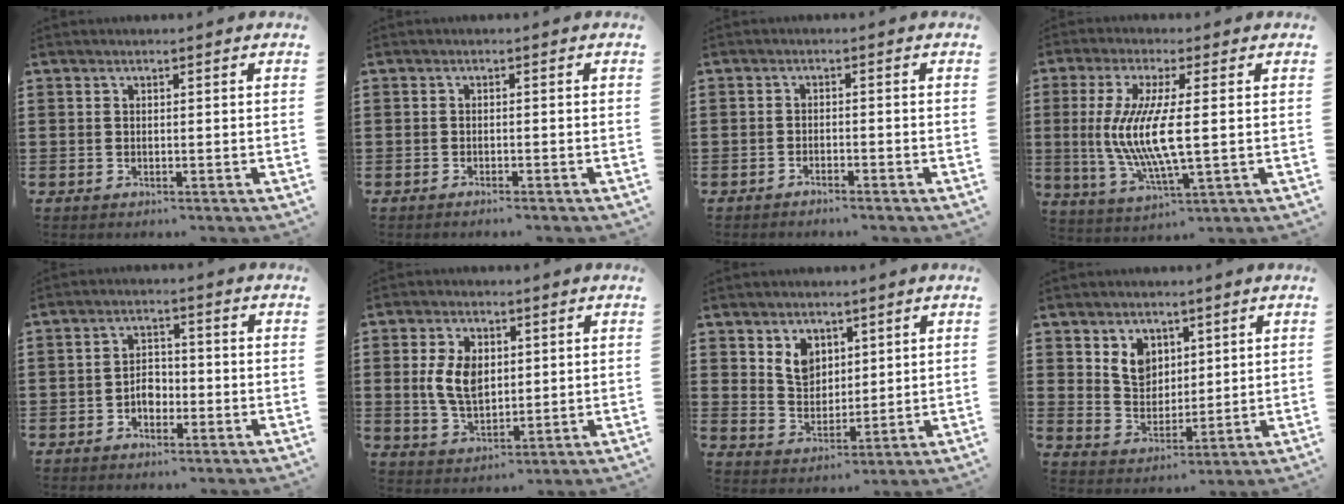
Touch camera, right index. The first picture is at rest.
{"total": 0.9, "force": [-0.9, -0.1, 0.2], "torque": [-0.006, -0.002, -0.017]}
{"total": 1.3, "force": [-1.3, -0.1, 0.2], "torque": [-0.006, 0.000, -0.026]}
{"total": 9.1, "force": [0.4, 2.7, 8.7], "torque": [-0.182, -0.007, 0.004]}
{"total": 3.2, "force": [-1.4, 2.1, 1.9], "torque": [-0.039, 0.005, -0.028]}
{"total": 7.3, "force": [1.2, 4.5, 5.7], "torque": [-0.124, 0.004, 0.016]}
{"total": 5.2, "force": [2.7, 3.9, 2.1], "torque": [-0.050, 0.010, 0.051]}
{"total": 5.6, "force": [2.7, 4.4, 2.1], "torque": [-0.053, 0.010, 0.051]}